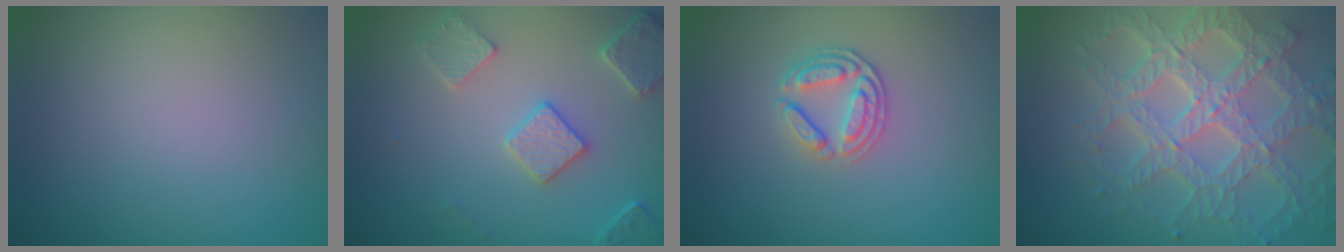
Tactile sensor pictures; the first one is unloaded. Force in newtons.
{"total": 3.7, "press": 3.4, "slide": 1.4}
{"total": 2.7, "press": 2.5, "slide": 1.0}
{"total": 7.9, "press": 5.7, "slide": 5.4}